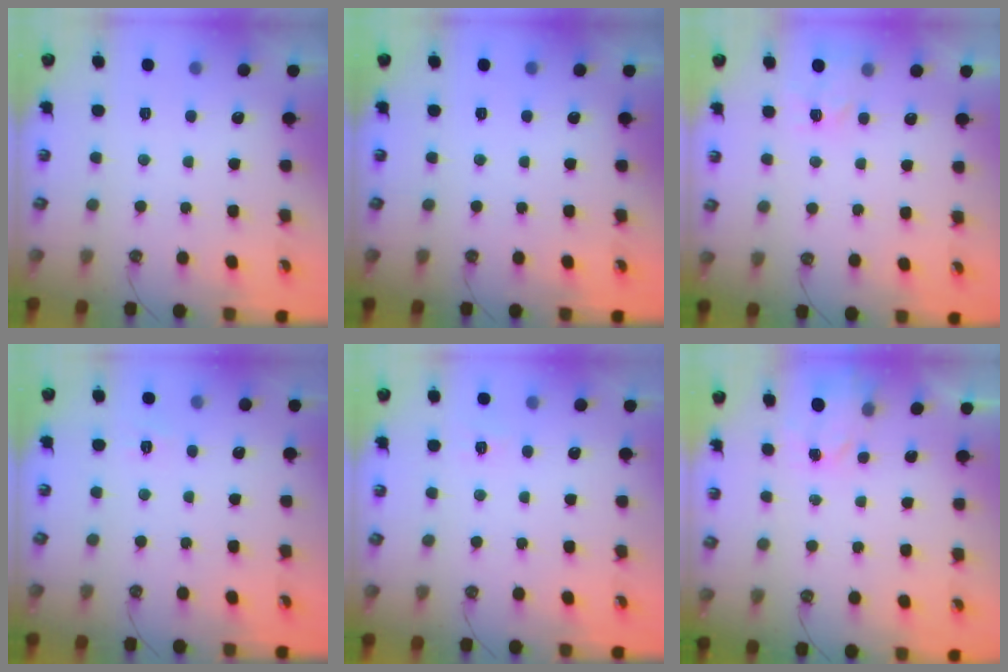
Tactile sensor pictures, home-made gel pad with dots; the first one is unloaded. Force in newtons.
{"total": 0.0}
{"total": 2.9, "press": 2.8, "slide": 0.4}
{"total": 4.0, "press": 3.9, "slide": 0.6}
{"total": 5.8, "press": 5.8, "slide": 0.6}
{"total": 2.1, "press": 2.1, "slide": 0.4}